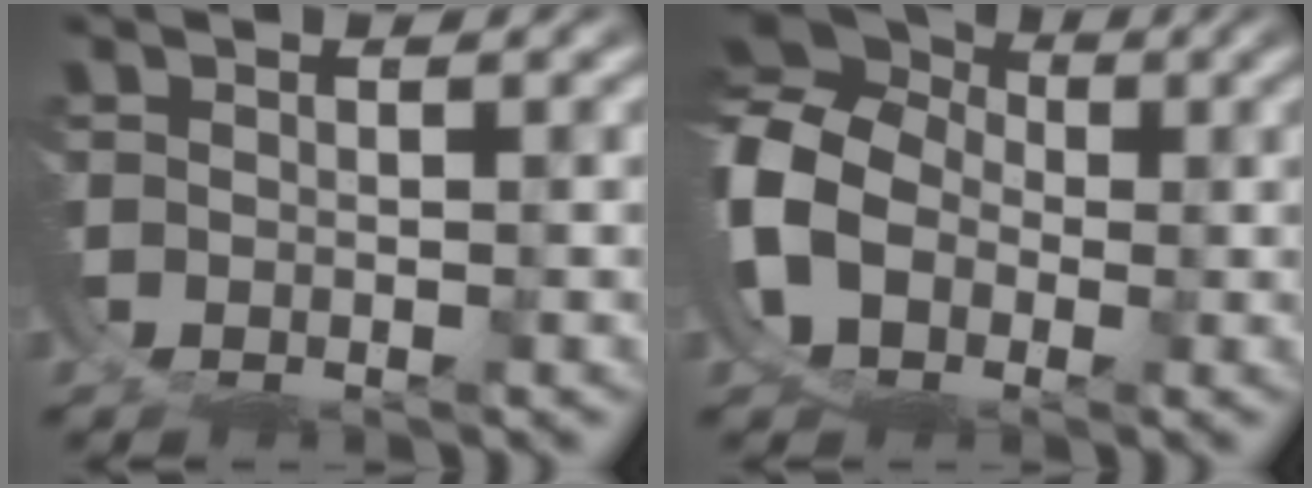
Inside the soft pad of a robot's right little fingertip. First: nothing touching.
{"total": 12.5, "force": [1.2, 11.0, 5.8], "torque": [-0.160, -0.004, 0.004]}